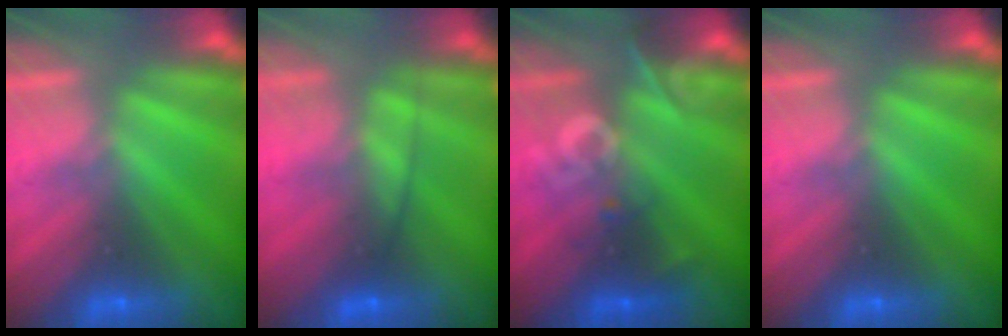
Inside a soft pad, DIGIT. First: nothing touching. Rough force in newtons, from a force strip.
{"total": 2.3}
{"total": 2.7}
{"total": 0.0}